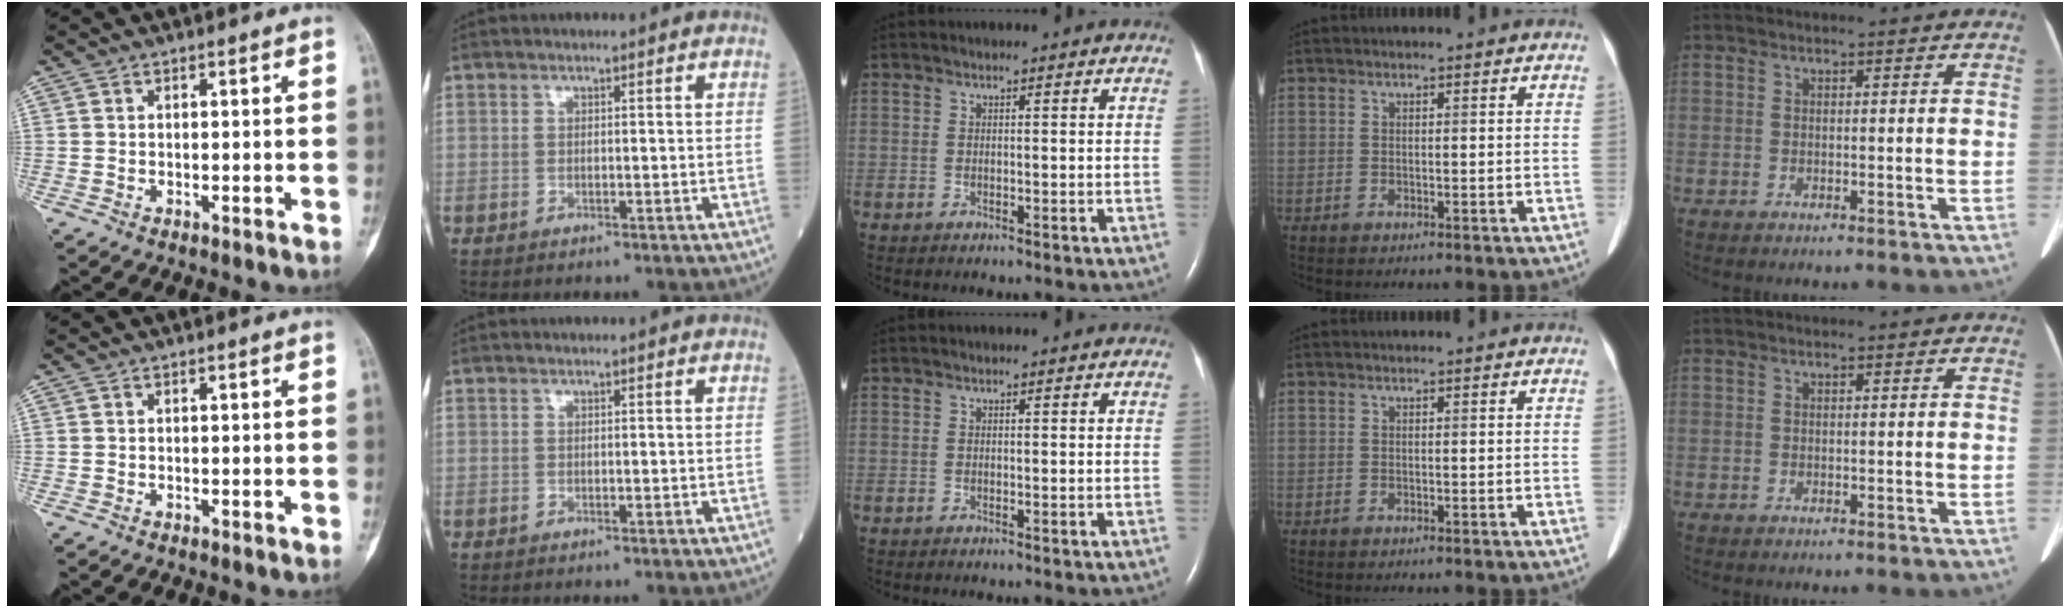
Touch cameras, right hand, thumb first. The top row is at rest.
{}